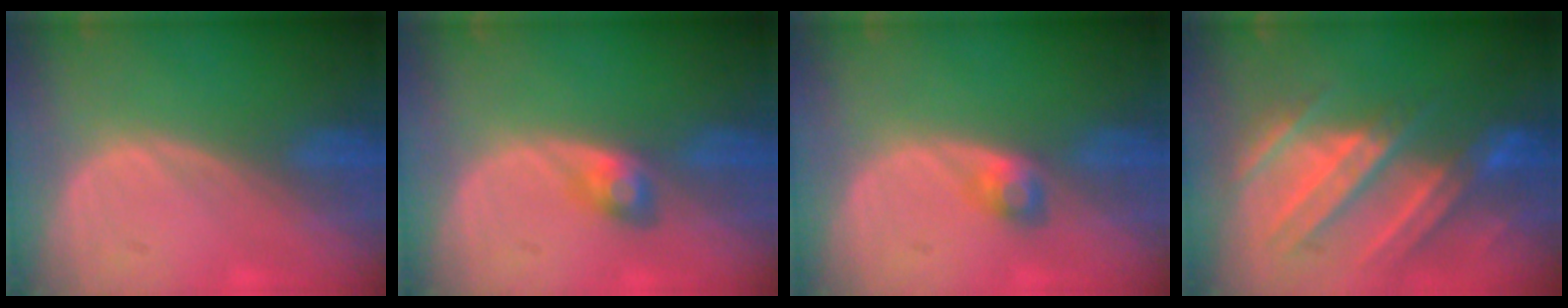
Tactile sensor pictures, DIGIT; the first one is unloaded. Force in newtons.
{"total": 2.7, "press": 2.7, "slide": 0.3}
{"total": 2.4, "press": 2.3, "slide": 0.9}
{"total": 10.5, "press": 9.6, "slide": 4.2}